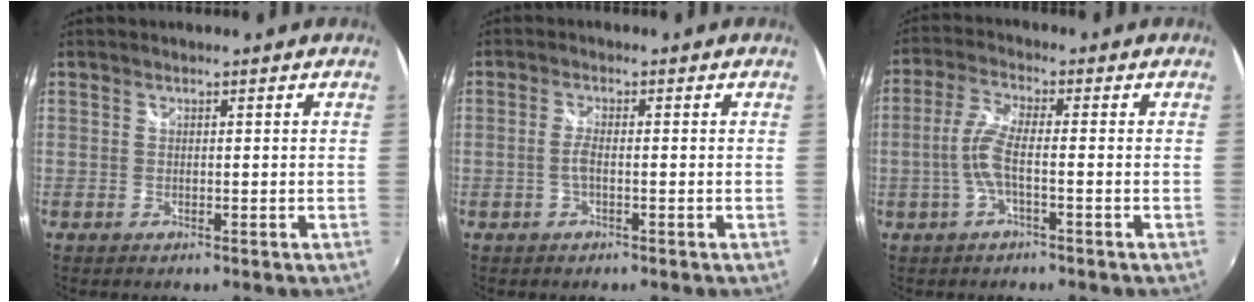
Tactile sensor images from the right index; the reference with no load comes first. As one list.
[{"total": 1.8, "force": [-0.6, 0.2, 1.7], "torque": [-0.037, 0.000, -0.014]}, {"total": 5.9, "force": [-1.5, 0.9, 5.6], "torque": [-0.126, 0.004, -0.030]}]